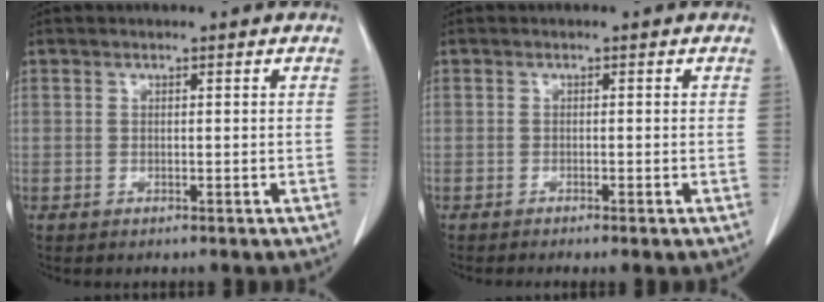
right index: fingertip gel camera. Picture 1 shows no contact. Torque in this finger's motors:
{"motor_torque": [-0.07, 0.06, -0.09, 0.02]}